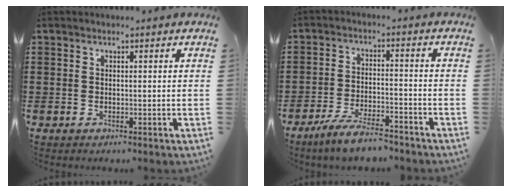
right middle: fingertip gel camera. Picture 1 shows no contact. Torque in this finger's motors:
{"motor_torque": [1.61, -0.53, 0.16, 0.06]}